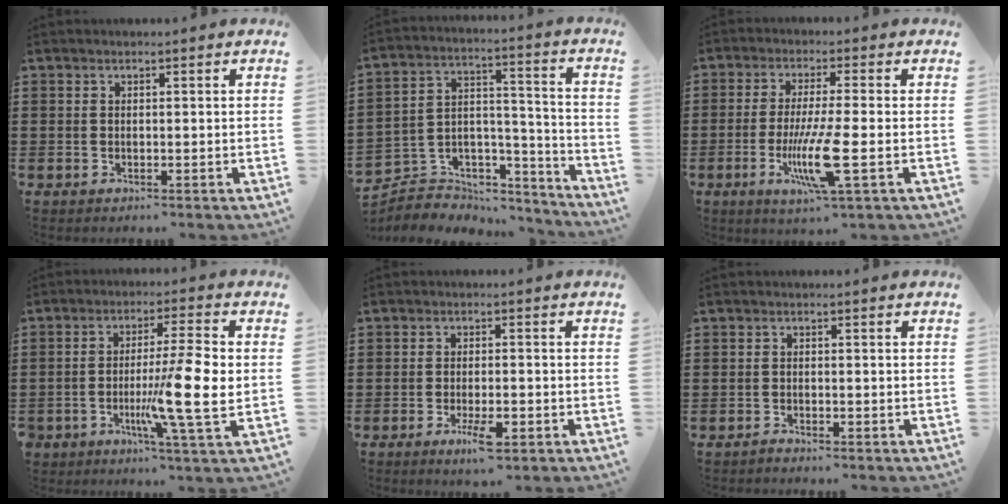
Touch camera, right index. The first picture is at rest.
{"total": 4.9, "force": [-3.8, 3.0, 0.5], "torque": [-0.017, 0.000, -0.075]}
{"total": 9.2, "force": [-2.5, 0.7, 8.8], "torque": [-0.179, -0.025, -0.049]}
{"total": 10.2, "force": [-2.1, 0.6, 9.9], "torque": [-0.175, -0.015, -0.041]}
{"total": 4.2, "force": [-2.0, 1.0, 3.5], "torque": [-0.070, -0.004, -0.037]}
{"total": 0.8, "force": [-0.8, 0.0, 0.1], "torque": [-0.004, -0.001, -0.016]}